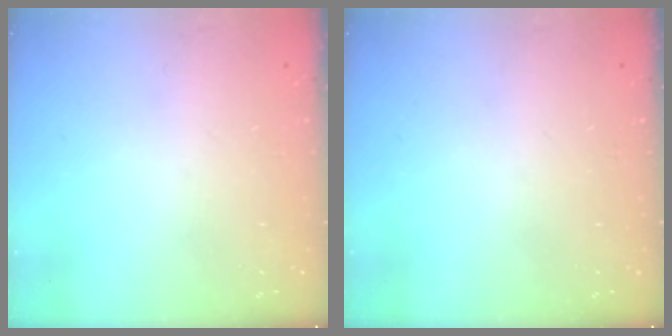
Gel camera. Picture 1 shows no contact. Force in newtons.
{"total": 0.0}